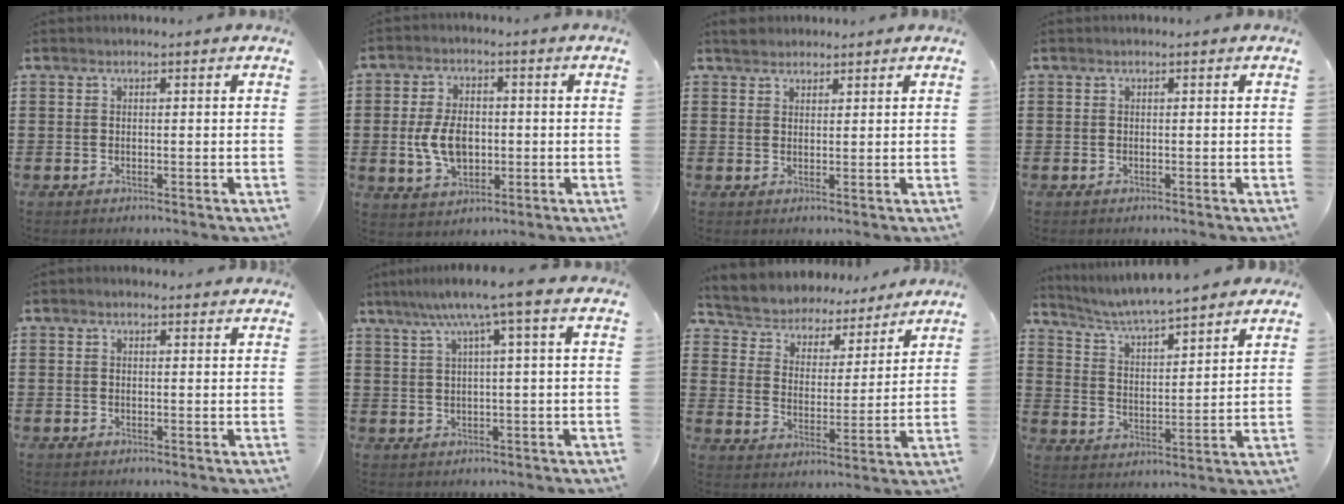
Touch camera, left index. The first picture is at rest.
{"total": 7.4, "force": [-0.7, 4.7, 5.7], "torque": [-0.126, 0.001, -0.019]}
{"total": 2.0, "force": [1.8, 0.9, 0.1], "torque": [-0.007, 0.005, 0.035]}
{"total": 0.0}
{"total": 0.8, "force": [0.1, 0.7, 0.3], "torque": [-0.008, 0.006, 0.001]}
{"total": 6.3, "force": [2.6, -0.3, 5.7], "torque": [-0.116, 0.003, 0.040]}
{"total": 5.2, "force": [5.1, 1.0, -0.4], "torque": [-0.025, -0.041, 0.085]}
{"total": 4.9, "force": [4.8, 0.0, 1.3], "torque": [-0.048, -0.031, 0.079]}